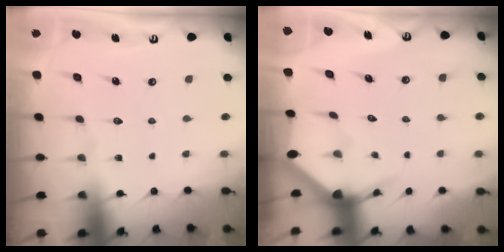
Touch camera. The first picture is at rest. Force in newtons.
{"total": 2.9, "press": 2.9, "slide": 0.2}